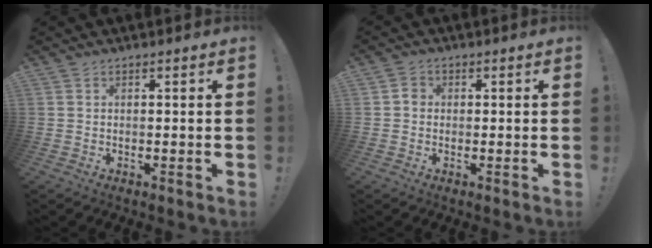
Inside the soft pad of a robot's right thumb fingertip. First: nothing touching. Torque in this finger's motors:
{"motor_torque": [0.17, -0.17, -0.13, 0.08, 0.07]}